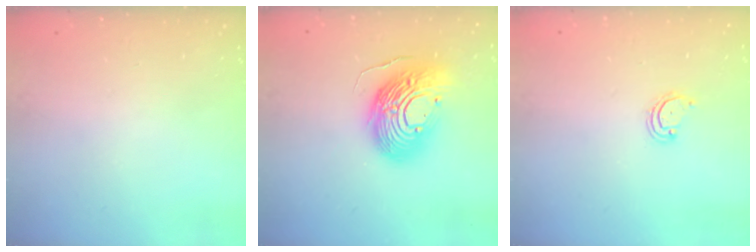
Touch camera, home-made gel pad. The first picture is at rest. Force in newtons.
{"total": 18.8, "press": 18.6, "slide": 2.8}
{"total": 2.8, "press": 2.8, "slide": 0.2}